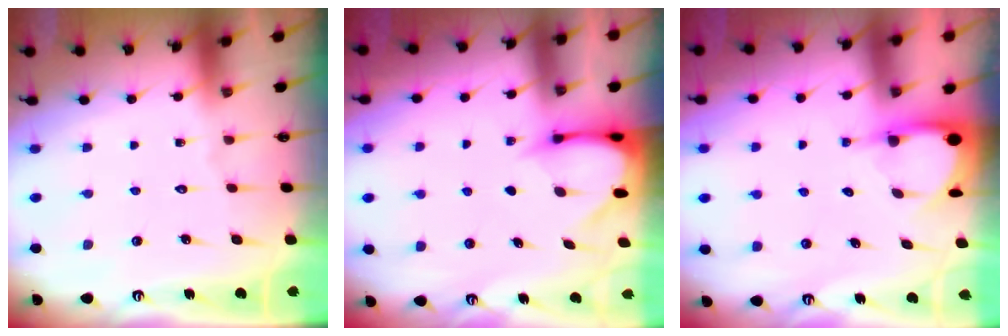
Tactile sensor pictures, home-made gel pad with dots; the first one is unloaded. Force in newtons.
{"total": 3.5, "press": 3.4, "slide": 0.3}
{"total": 3.4, "press": 3.4, "slide": 0.3}